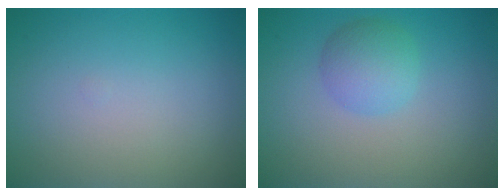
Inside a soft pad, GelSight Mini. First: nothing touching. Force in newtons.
{"total": 2.9, "press": 2.9, "slide": 0.2}